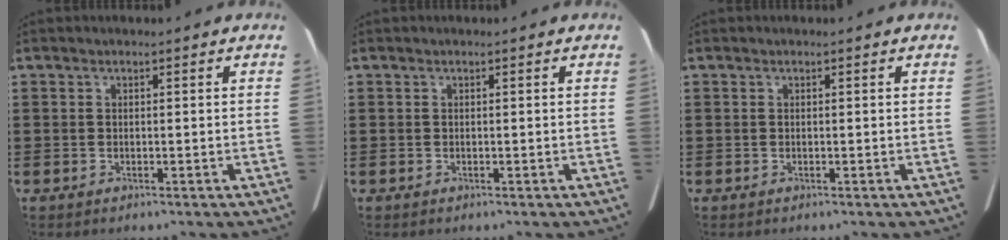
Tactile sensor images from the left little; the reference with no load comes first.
{"total": 0.0}
{"total": 0.0}